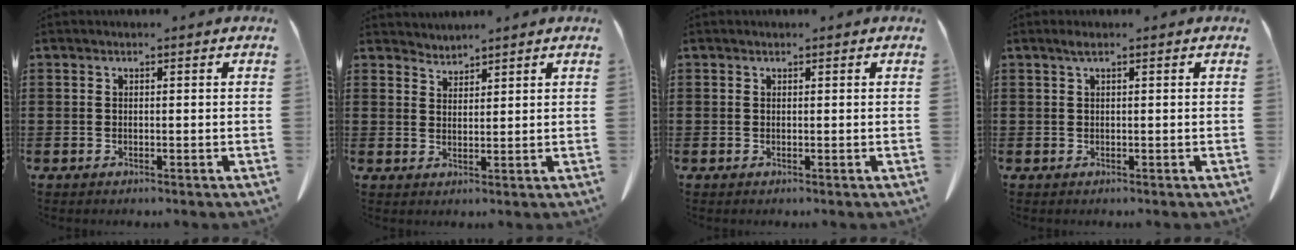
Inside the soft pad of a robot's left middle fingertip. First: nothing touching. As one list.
[{"total": 2.3, "force": [2.2, -0.1, -0.5], "torque": [0.003, -0.007, 0.043]}, {"total": 0.0}, {"total": 1.0, "force": [0.4, 0.0, 0.9], "torque": [-0.019, 0.000, 0.008]}]